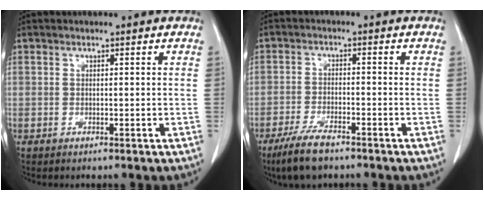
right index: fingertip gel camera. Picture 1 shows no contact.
{"total": 6.3, "force": [-4.7, 1.7, 3.9], "torque": [-0.079, -0.008, -0.082]}